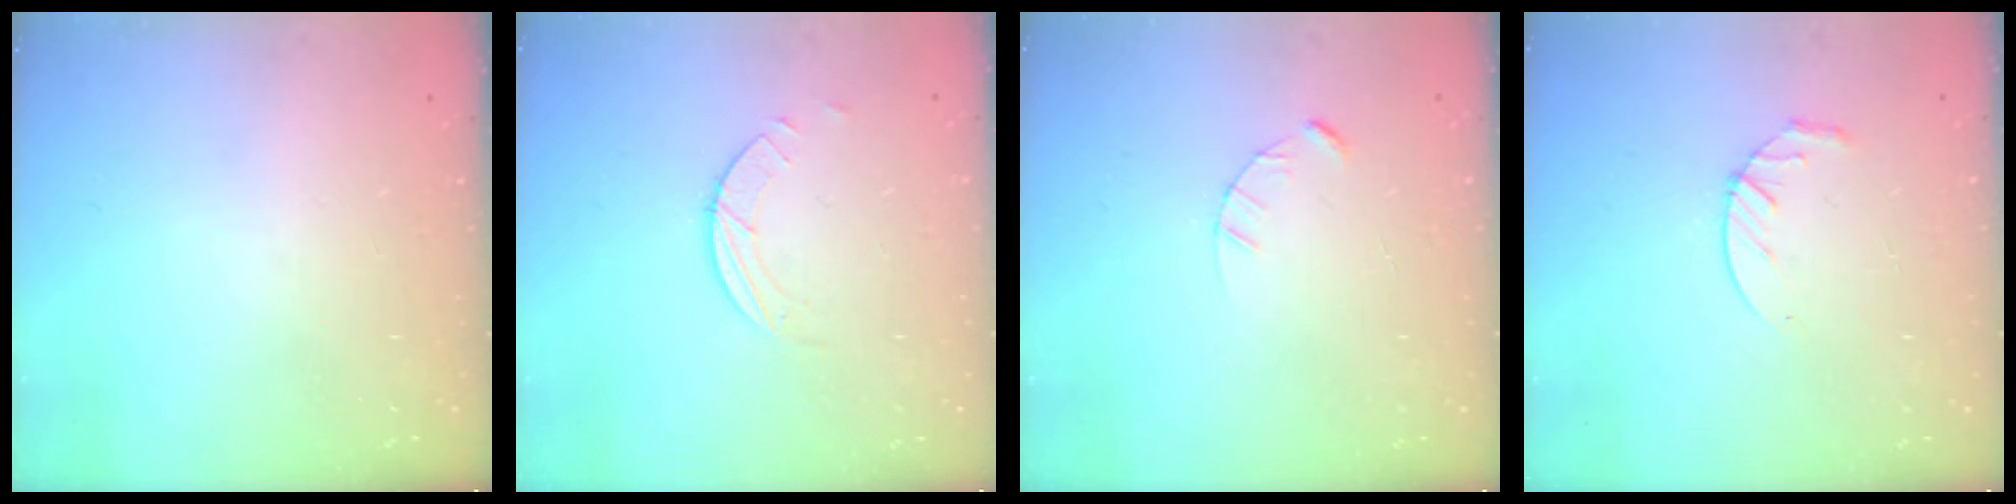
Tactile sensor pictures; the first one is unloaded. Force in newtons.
{"total": 1.5, "press": 1.5, "slide": 0.1}
{"total": 2.4, "press": 2.4, "slide": 0.3}
{"total": 4.2, "press": 4.2, "slide": 0.5}